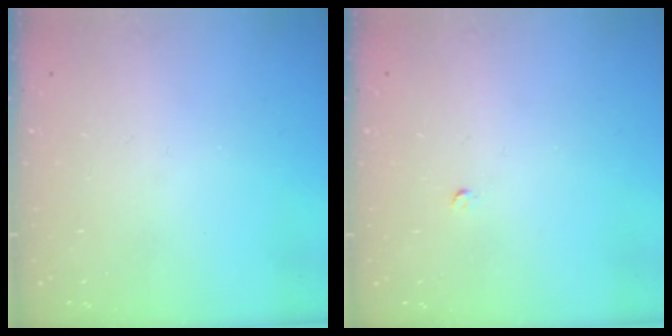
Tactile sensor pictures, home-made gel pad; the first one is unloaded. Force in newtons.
{"total": 2.0, "press": 2.0, "slide": 0.3}